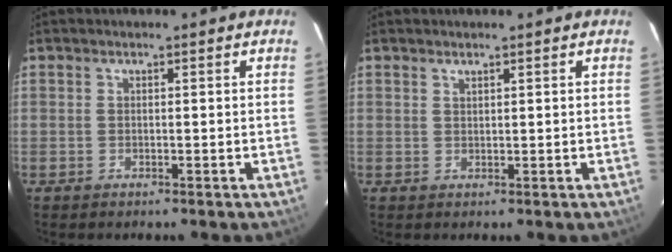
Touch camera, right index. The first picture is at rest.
{"total": 0.7, "force": [0.7, 0.2, 0.2], "torque": [-0.004, 0.001, 0.013]}